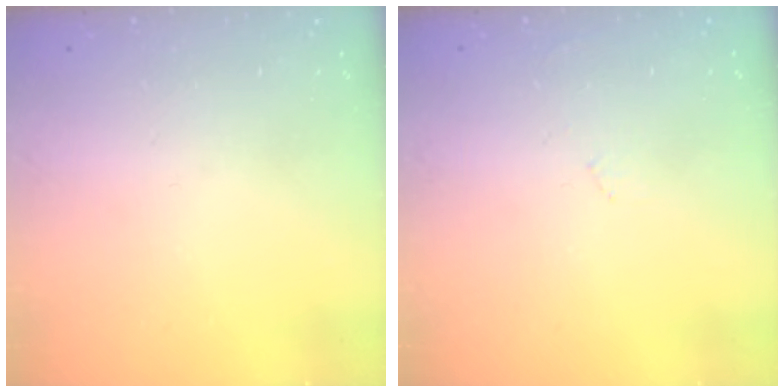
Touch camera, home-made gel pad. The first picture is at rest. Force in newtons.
{"total": 2.7, "press": 2.6, "slide": 0.4}